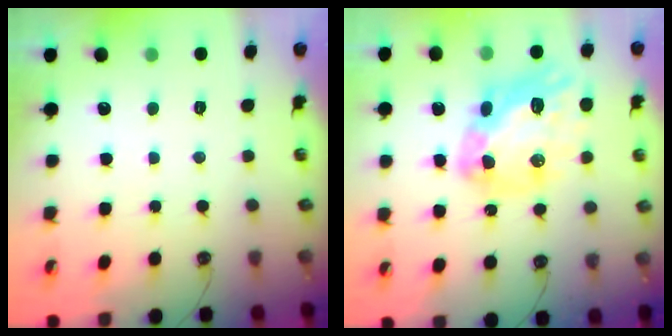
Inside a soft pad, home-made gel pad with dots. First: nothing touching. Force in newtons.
{"total": 18.1, "press": 18.0, "slide": 2.2}